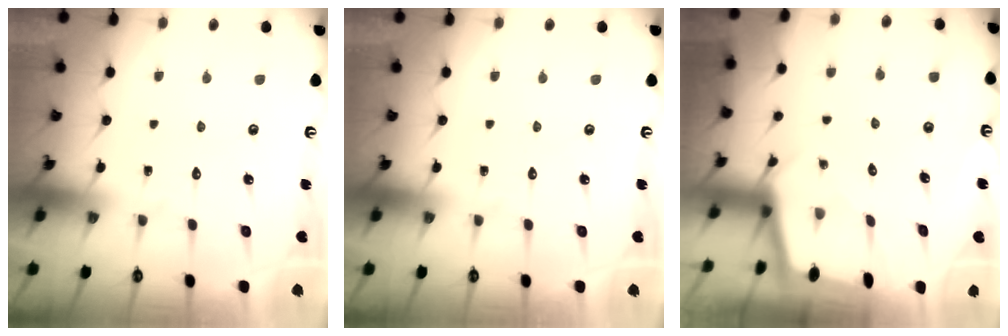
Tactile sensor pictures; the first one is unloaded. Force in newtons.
{"total": 0.0}
{"total": 1.6, "press": 1.6, "slide": 0.2}